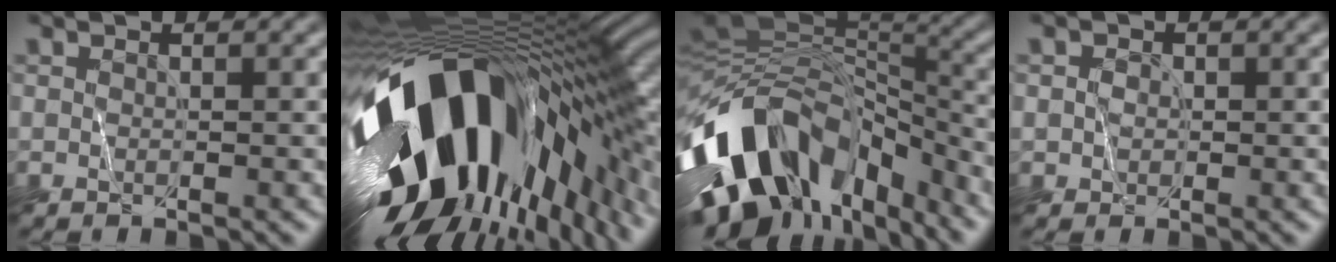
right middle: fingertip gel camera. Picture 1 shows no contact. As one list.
[{"total": 19.5, "force": [-4.4, 10.1, 16.1], "torque": [-0.303, -0.053, -0.055]}, {"total": 13.9, "force": [-6.6, 8.7, 8.5], "torque": [-0.185, 0.014, -0.103]}, {"total": 0.9, "force": [0.3, 0.8, 0.1], "torque": [0.009, 0.002, 0.004]}]